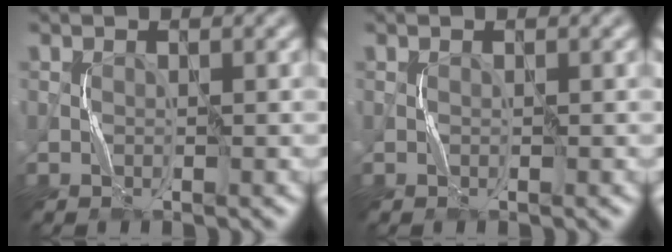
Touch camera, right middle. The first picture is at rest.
{"total": 0.0}